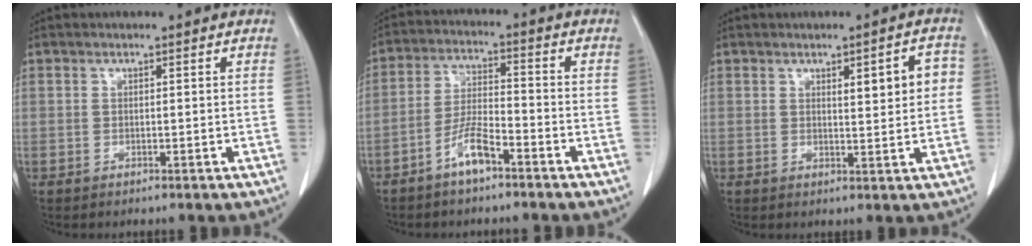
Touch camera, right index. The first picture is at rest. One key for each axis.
{"total": 6.0, "fx": -4.0, "fy": 1.2, "fz": 4.3, "tx": -0.095, "ty": 0.005, "tz": -0.074}
{"total": 5.1, "fx": 1.2, "fy": 1.2, "fz": 4.8, "tx": -0.064, "ty": 0.009, "tz": 0.018}